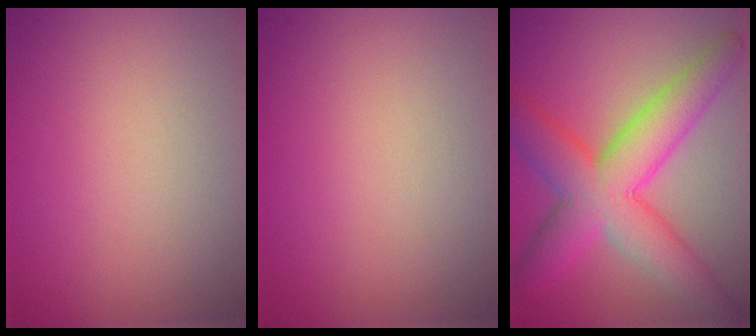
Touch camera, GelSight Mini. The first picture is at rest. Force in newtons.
{"total": 0.0}
{"total": 8.7, "press": 8.7, "slide": 0.2}